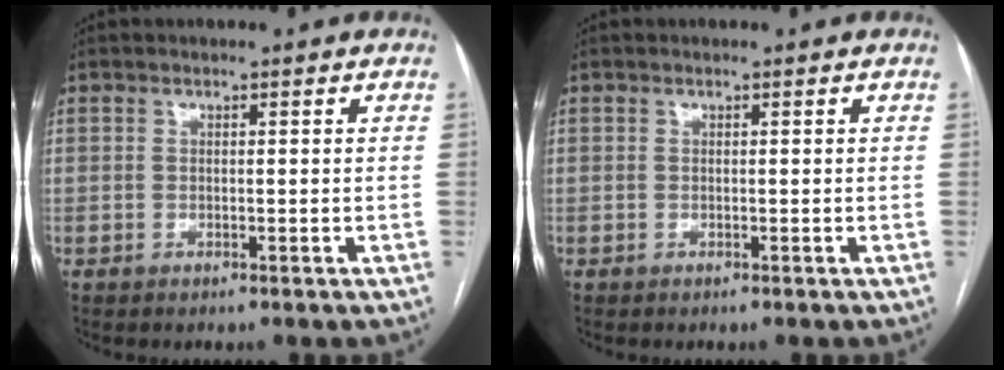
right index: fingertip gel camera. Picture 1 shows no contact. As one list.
[{"total": 0.0}]